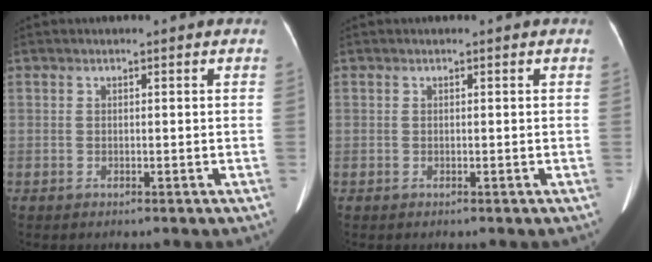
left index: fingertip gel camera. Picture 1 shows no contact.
{"total": 0.0}